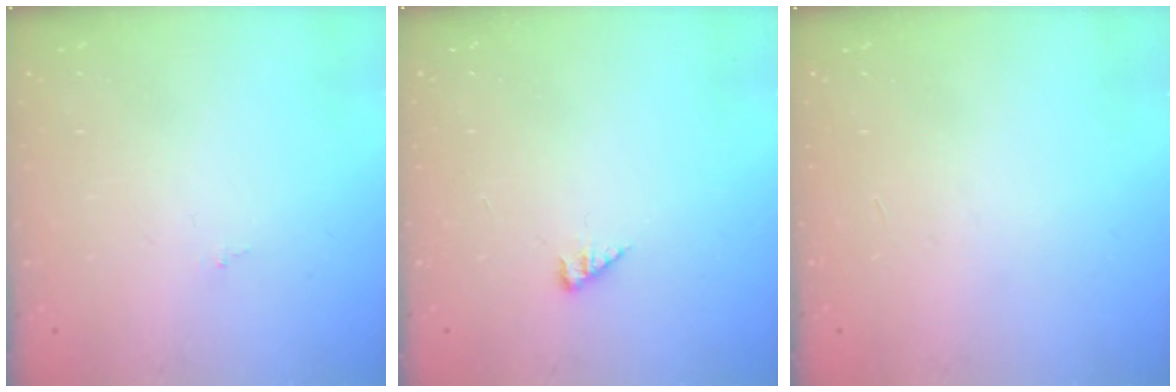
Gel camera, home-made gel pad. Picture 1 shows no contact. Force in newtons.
{"total": 2.7, "press": 2.7, "slide": 0.4}
{"total": 0.0}